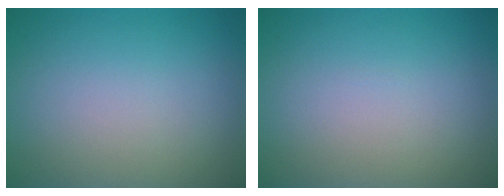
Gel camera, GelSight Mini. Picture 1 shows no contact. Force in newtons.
{"total": 0.0}